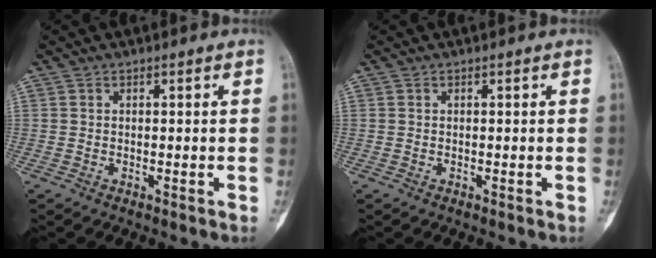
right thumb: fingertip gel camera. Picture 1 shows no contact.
{"total": 0.0}